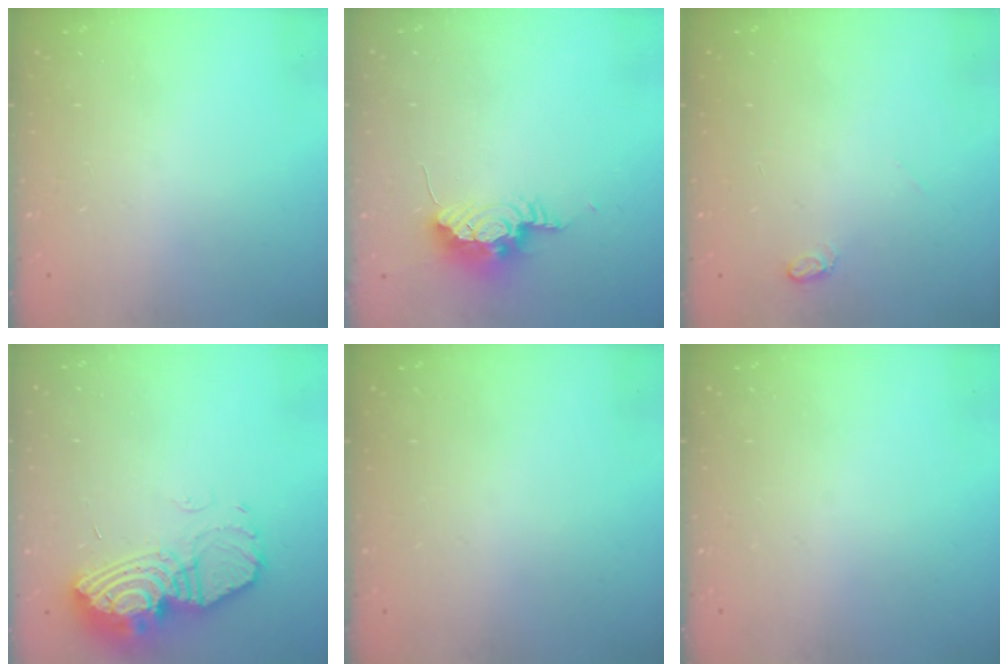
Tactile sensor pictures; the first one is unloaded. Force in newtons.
{"total": 8.6, "press": 8.3, "slide": 2.5}
{"total": 3.8, "press": 3.8, "slide": 0.5}
{"total": 16.1, "press": 16.0, "slide": 1.4}
{"total": 0.0}
{"total": 0.0}